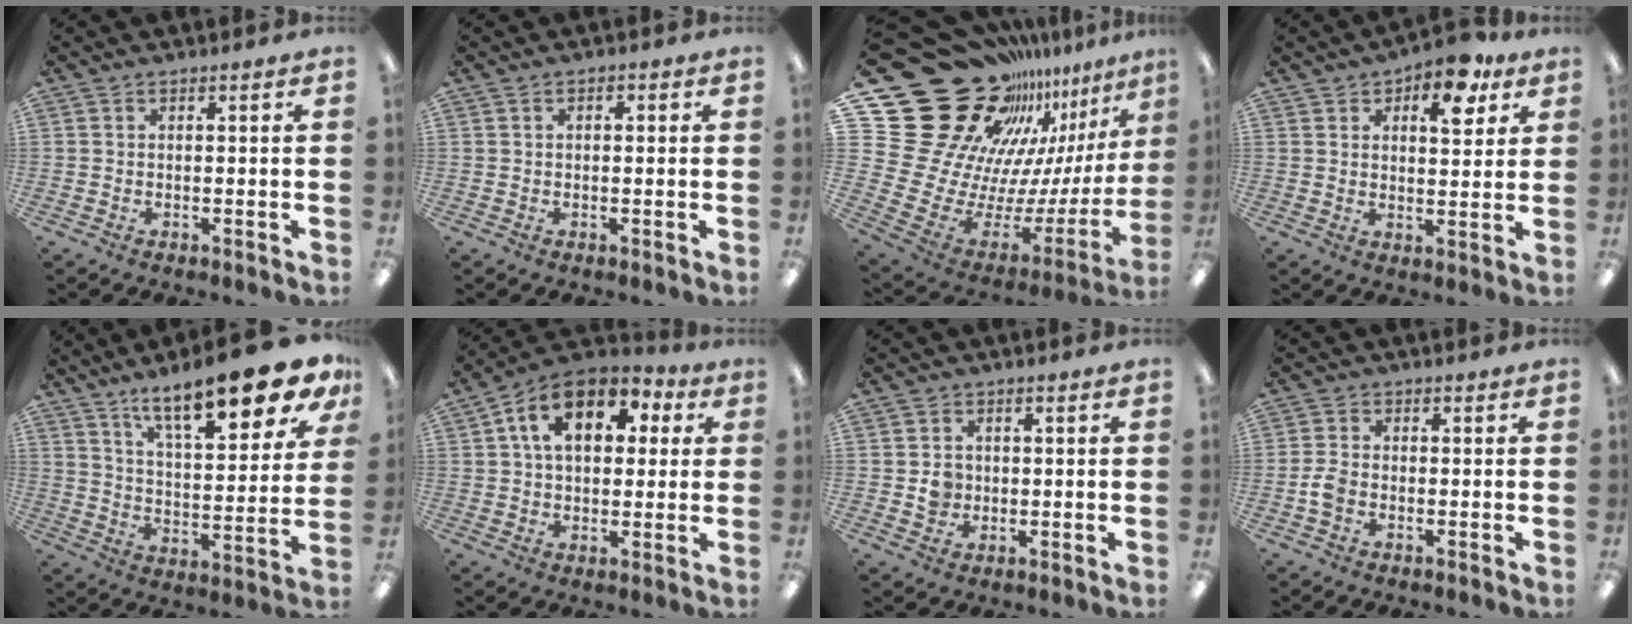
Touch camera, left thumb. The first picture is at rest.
{"total": 0.9, "force": [0.1, 0.6, 0.6], "torque": [-0.010, 0.005, 0.001]}
{"total": 29.9, "force": [17.3, 19.1, 15.2], "torque": [-0.236, -0.175, 0.382]}
{"total": 11.1, "force": [6.2, 5.8, 7.2], "torque": [-0.080, -0.026, 0.099]}
{"total": 18.9, "force": [14.2, 4.5, 11.6], "torque": [-0.176, -0.094, 0.231]}
{"total": 14.0, "force": [5.4, 8.9, 9.5], "torque": [-0.156, 0.010, 0.096]}
{"total": 4.4, "force": [-0.2, 4.1, 1.6], "torque": [-0.017, 0.002, -0.006]}
{"total": 4.0, "force": [-1.2, 2.9, 2.5], "torque": [-0.049, 0.009, -0.023]}